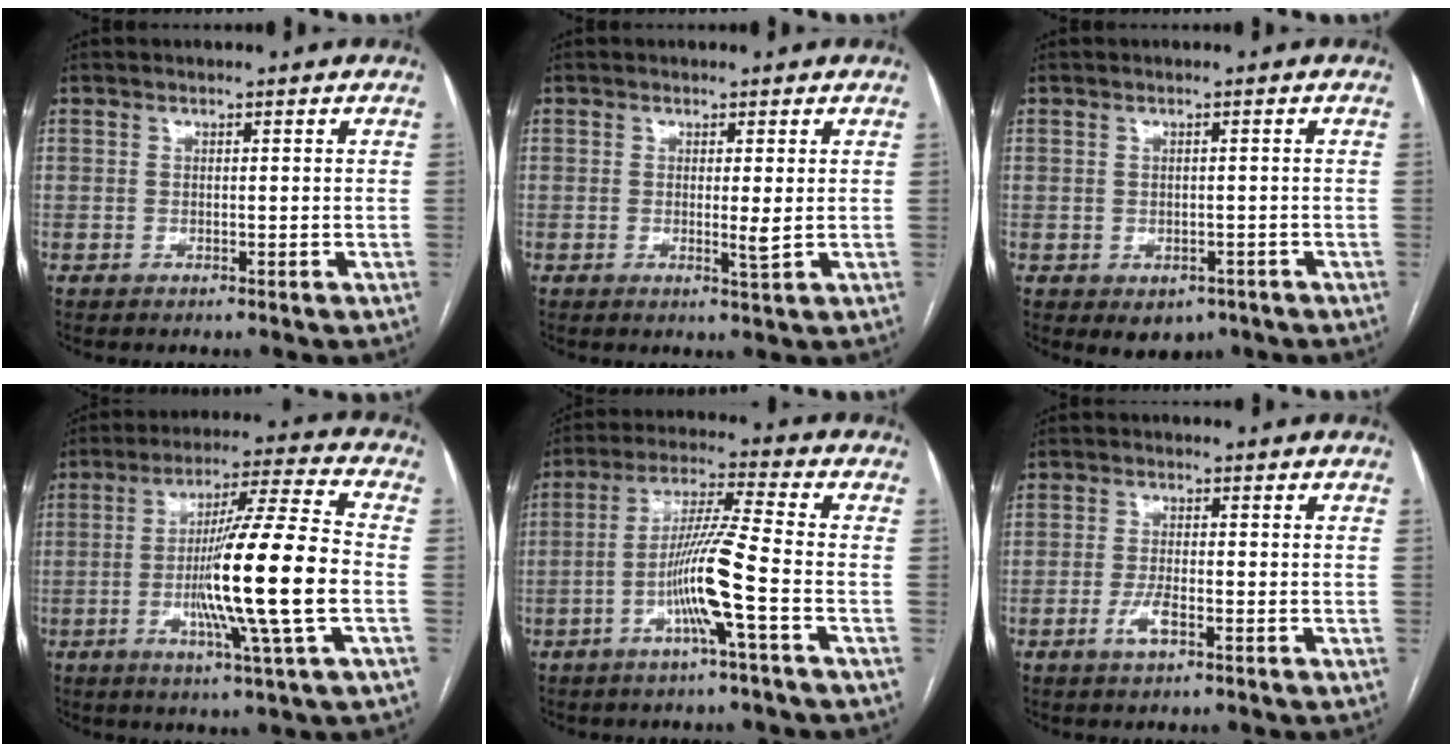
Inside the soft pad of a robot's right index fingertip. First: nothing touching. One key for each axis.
{"total": 2.0, "fx": 0.1, "fy": 0.1, "fz": 2.0, "tx": -0.033, "ty": -0.006, "tz": 0.001}
{"total": 3.5, "fx": -1.8, "fy": 2.6, "fz": 1.5, "tx": -0.010, "ty": 0.001, "tz": -0.011}
{"total": 16.6, "fx": -2.9, "fy": -1.1, "fz": 16.3, "tx": -0.282, "ty": -0.009, "tz": -0.058}
{"total": 11.0, "fx": -3.8, "fy": -1.1, "fz": 10.3, "tx": -0.199, "ty": 0.003, "tz": -0.076}
{"total": 3.3, "fx": -1.6, "fy": 0.8, "fz": 2.8, "tx": -0.058, "ty": -0.001, "tz": -0.029}